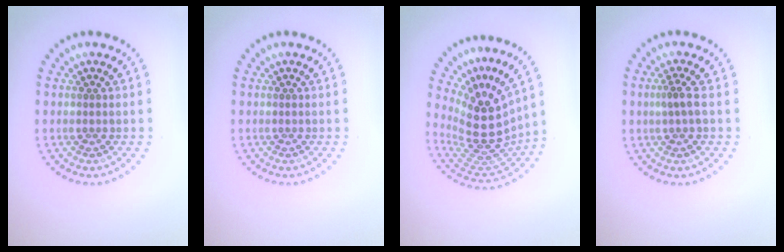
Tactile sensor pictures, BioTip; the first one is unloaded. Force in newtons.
{"total": 0.0}
{"total": 5.3, "press": 3.9, "slide": 3.5}
{"total": 1.4, "press": 1.2, "slide": 0.6}